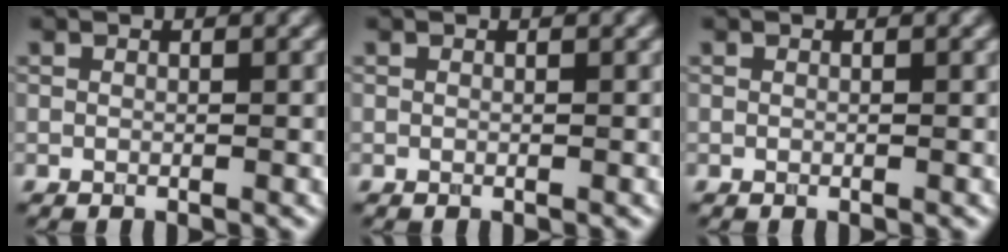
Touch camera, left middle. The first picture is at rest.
{"total": 0.0}
{"total": 0.0}